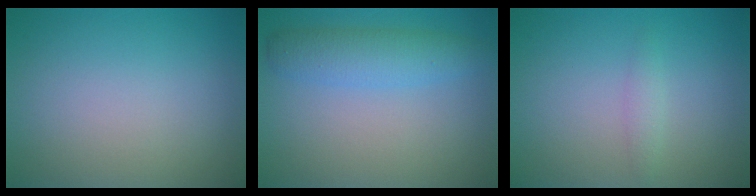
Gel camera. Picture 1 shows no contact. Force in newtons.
{"total": 3.5, "press": 3.5, "slide": 0.1}
{"total": 1.0, "press": 1.0, "slide": 0.0}